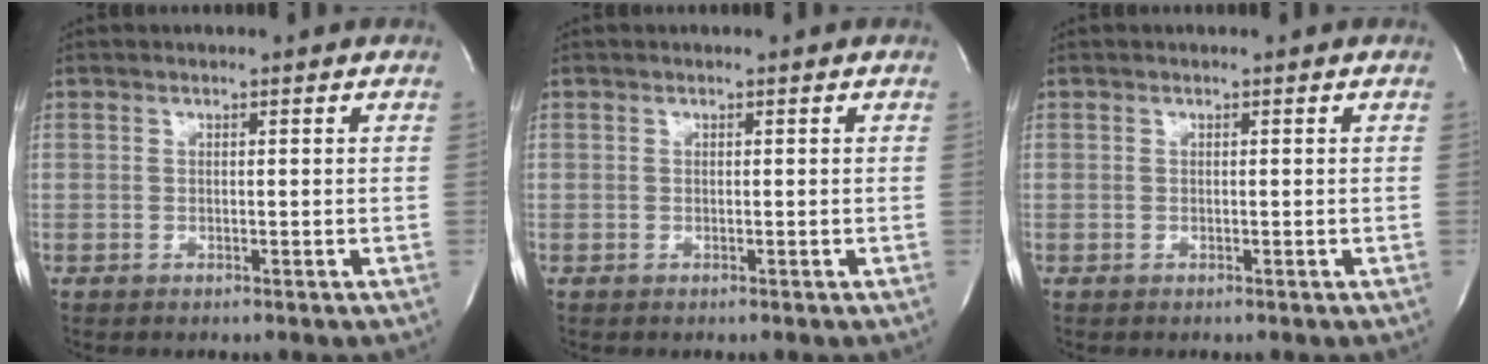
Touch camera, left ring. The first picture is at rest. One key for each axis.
{"total": 0.0}
{"total": 0.0}